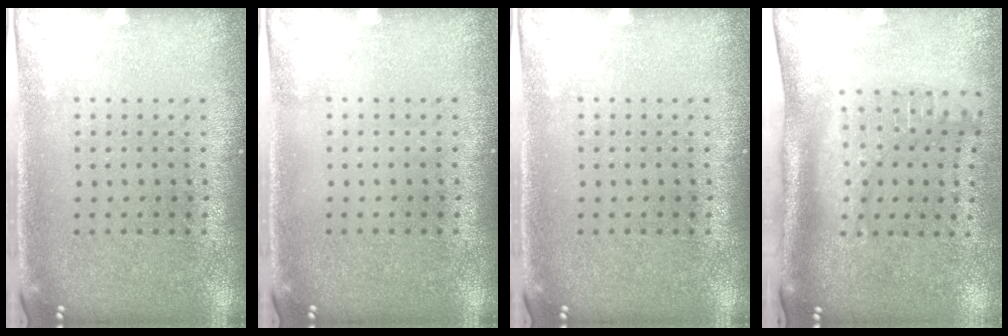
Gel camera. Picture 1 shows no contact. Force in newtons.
{"total": 0.0}
{"total": 0.0}
{"total": 2.2, "press": 1.6, "slide": 1.5}